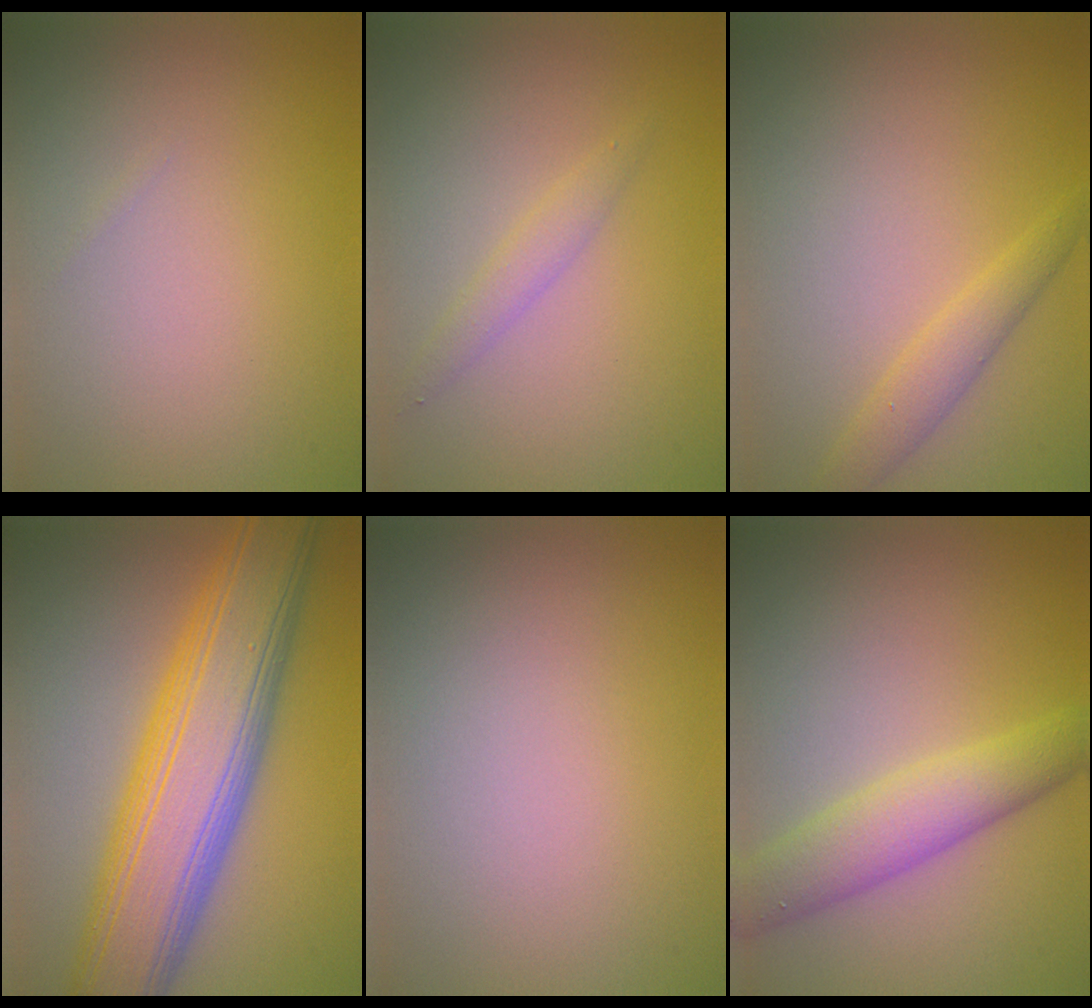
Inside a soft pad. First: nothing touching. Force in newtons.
{"total": 1.4, "press": 1.4, "slide": 0.0}
{"total": 2.3, "press": 2.3, "slide": 0.1}
{"total": 11.5, "press": 11.5, "slide": 0.3}
{"total": 0.0}
{"total": 4.8, "press": 4.8, "slide": 0.1}